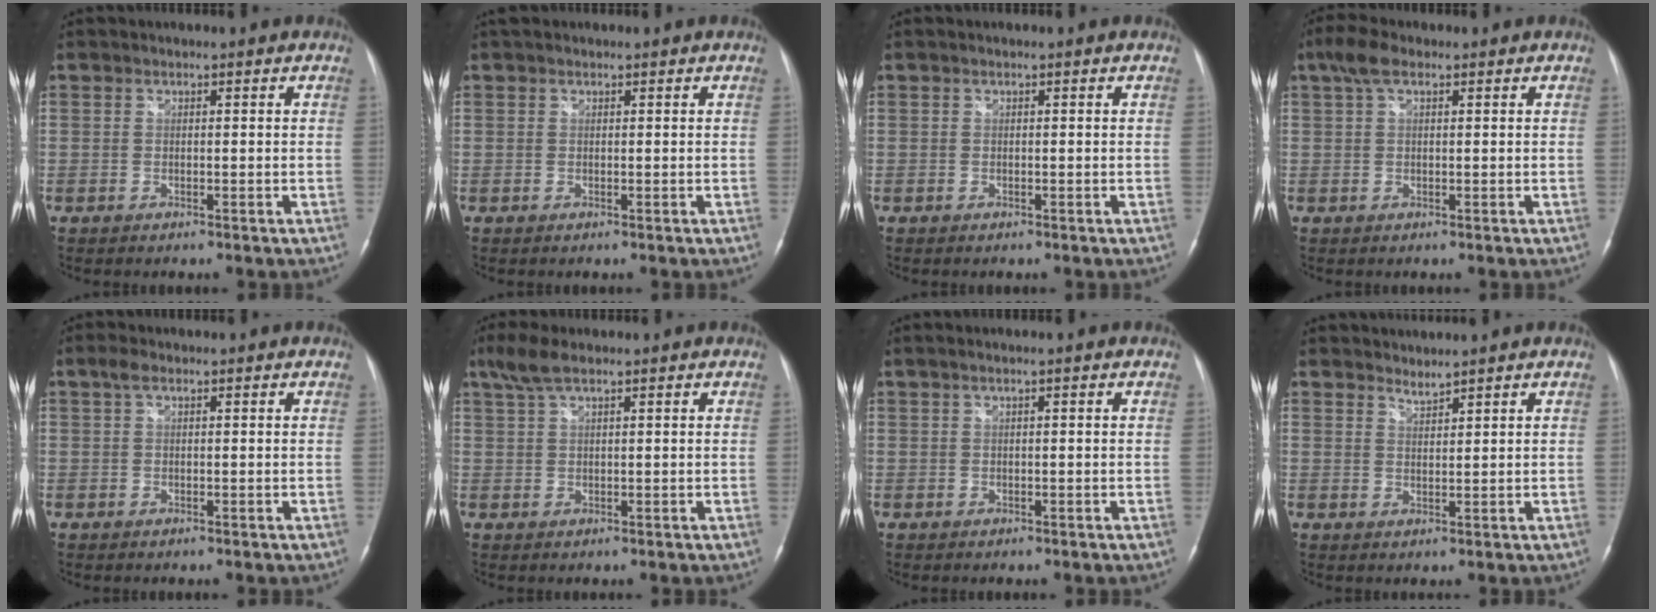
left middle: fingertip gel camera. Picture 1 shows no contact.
{"total": 1.1, "force": [0.9, 0.6, 0.5], "torque": [-0.013, 0.018, 0.014]}
{"total": 0.0}
{"total": 3.8, "force": [2.1, 1.5, 2.8], "torque": [-0.068, 0.026, 0.044]}
{"total": 1.7, "force": [0.8, 0.6, 1.3], "torque": [-0.030, 0.017, 0.016]}
{"total": 3.9, "force": [2.7, 0.6, 2.7], "torque": [-0.067, 0.020, 0.058]}
{"total": 1.4, "force": [0.6, -0.1, 1.3], "torque": [-0.032, 0.008, 0.010]}
{"total": 1.5, "force": [1.5, -0.2, -0.1], "torque": [0.000, -0.004, 0.029]}